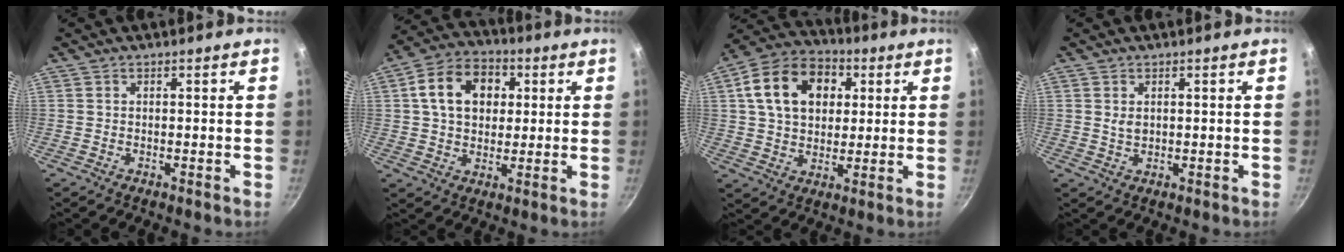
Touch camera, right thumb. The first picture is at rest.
{"total": 12.8, "force": [3.1, 9.6, 8.0], "torque": [-0.111, 0.016, 0.038]}
{"total": 16.1, "force": [4.4, 11.7, 10.2], "torque": [-0.153, 0.017, 0.061]}
{"total": 2.0, "force": [0.6, 1.3, 1.5], "torque": [-0.025, -0.005, 0.013]}